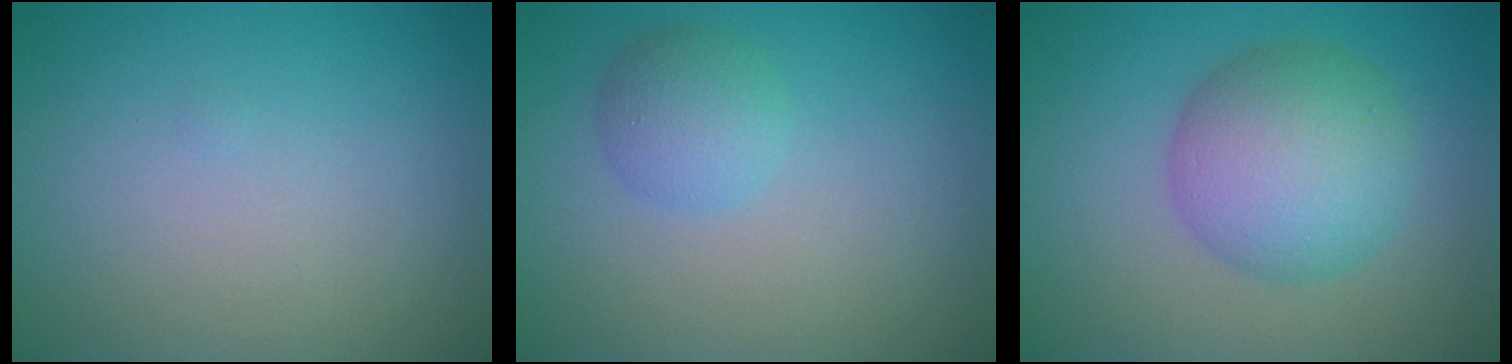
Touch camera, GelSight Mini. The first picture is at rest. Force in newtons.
{"total": 2.5, "press": 2.5, "slide": 0.2}
{"total": 6.9, "press": 6.9, "slide": 0.1}